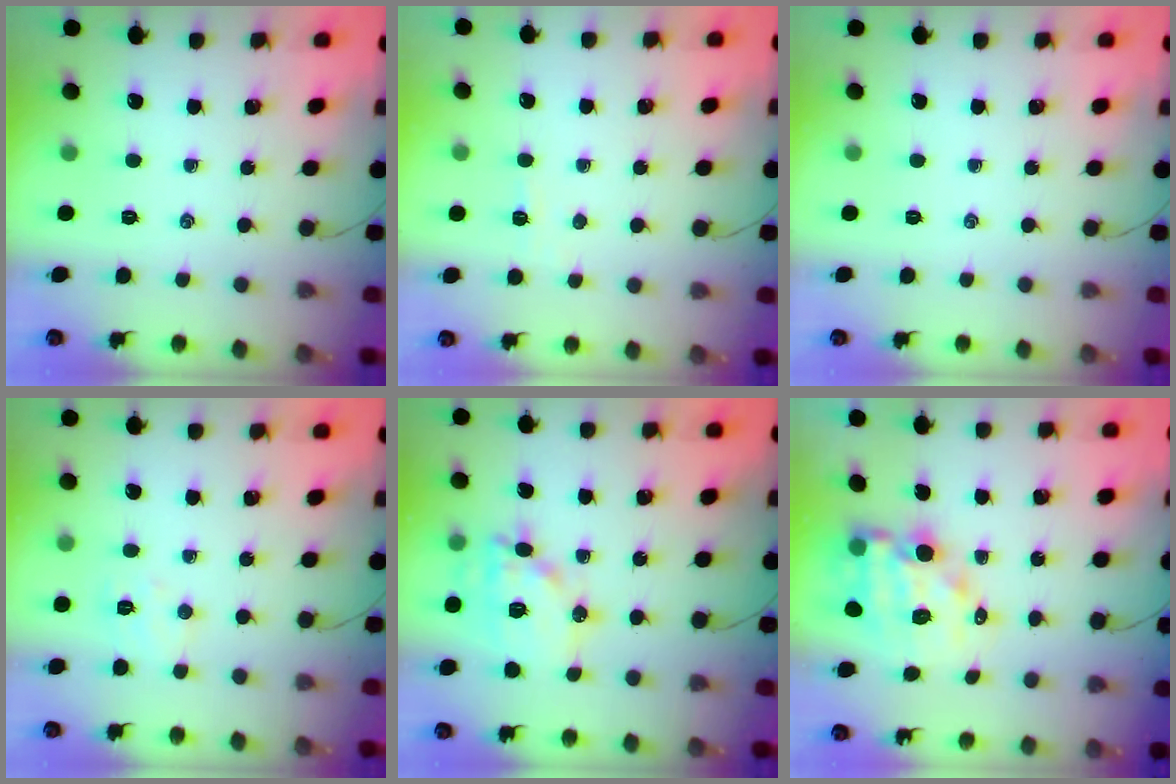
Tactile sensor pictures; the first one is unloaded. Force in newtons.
{"total": 2.8, "press": 2.7, "slide": 0.9}
{"total": 0.0}
{"total": 5.2, "press": 5.1, "slide": 1.1}
{"total": 14.7, "press": 14.5, "slide": 2.3}
{"total": 10.5, "press": 10.1, "slide": 2.9}